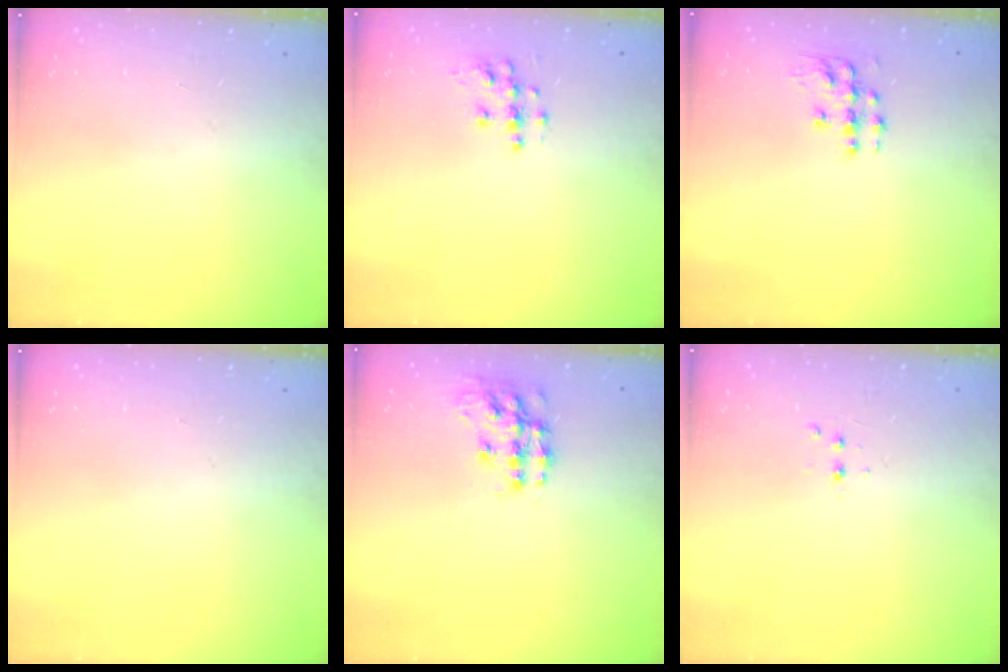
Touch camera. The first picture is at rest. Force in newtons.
{"total": 7.3, "press": 7.3, "slide": 0.2}
{"total": 7.8, "press": 7.8, "slide": 0.4}
{"total": 0.0}
{"total": 12.2, "press": 12.1, "slide": 0.6}
{"total": 2.9, "press": 2.7, "slide": 1.0}